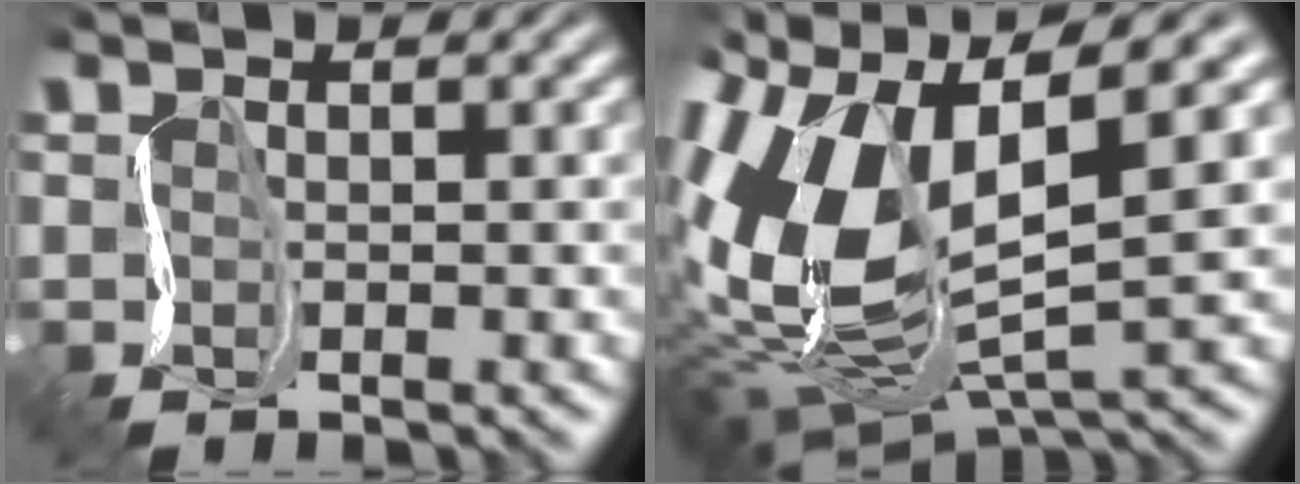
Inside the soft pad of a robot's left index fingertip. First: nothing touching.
{"total": 11.9, "force": [0.8, 6.2, 10.1], "torque": [-0.225, -0.008, 0.012]}